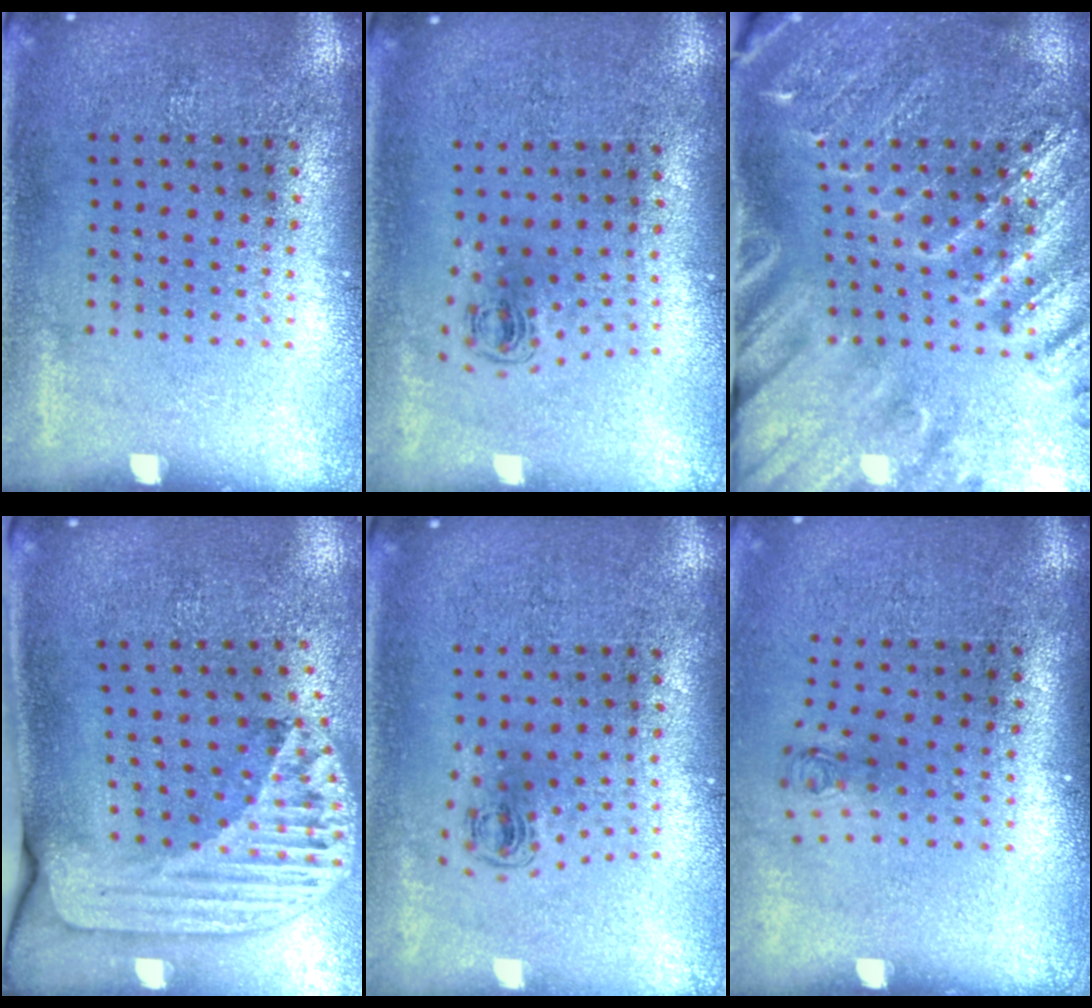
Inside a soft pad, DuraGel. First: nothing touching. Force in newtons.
{"total": 0.5, "press": 0.4, "slide": 0.4}
{"total": 3.1, "press": 3.0, "slide": 0.5}
{"total": 2.5, "press": 1.8, "slide": 1.8}
{"total": 0.5, "press": 0.4, "slide": 0.4}
{"total": 0.7, "press": 0.3, "slide": 0.7}